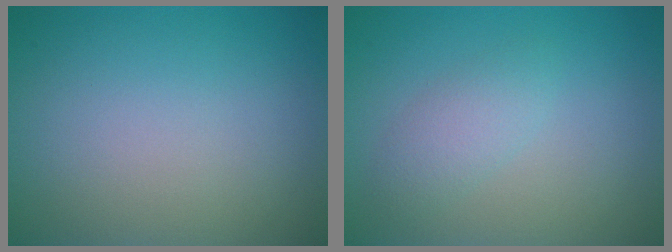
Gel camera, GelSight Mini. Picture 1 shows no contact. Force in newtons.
{"total": 2.1, "press": 2.1, "slide": 0.1}